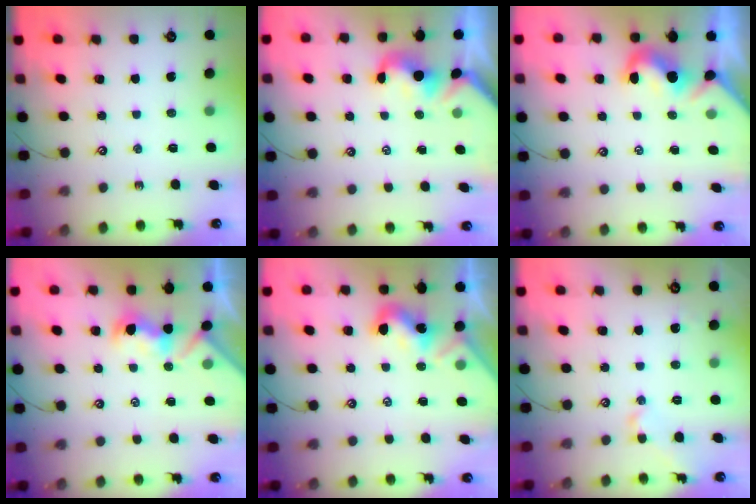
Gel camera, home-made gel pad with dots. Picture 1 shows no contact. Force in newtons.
{"total": 1.1, "press": 1.1, "slide": 0.2}
{"total": 1.9, "press": 1.8, "slide": 0.6}
{"total": 2.8, "press": 2.6, "slide": 0.9}
{"total": 2.0, "press": 2.0, "slide": 0.5}
{"total": 0.6, "press": 0.6, "slide": 0.1}